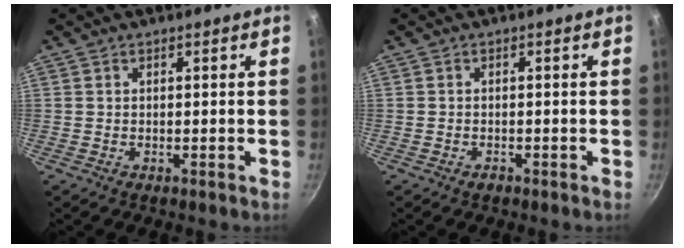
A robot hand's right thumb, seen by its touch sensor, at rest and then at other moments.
{"total": 1.0, "force": [-0.7, 0.6, 0.5], "torque": [-0.010, 0.006, -0.012]}